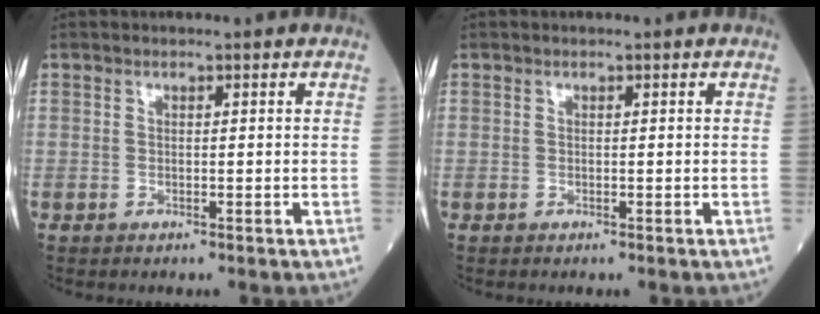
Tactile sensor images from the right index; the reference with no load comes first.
{"total": 0.0}